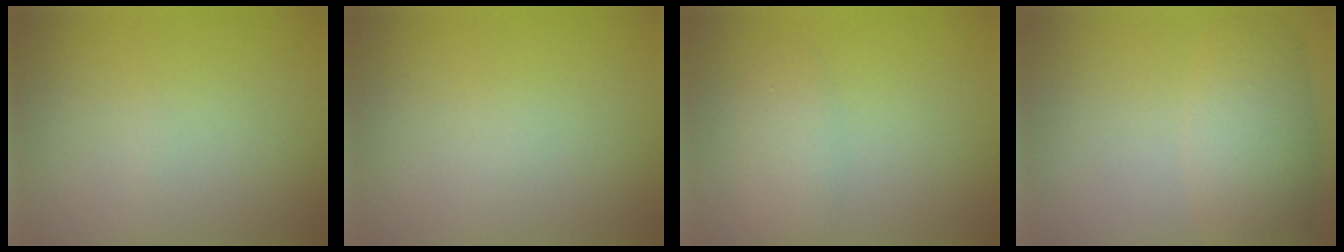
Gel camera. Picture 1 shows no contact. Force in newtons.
{"total": 0.0}
{"total": 2.2, "press": 2.2, "slide": 0.1}
{"total": 4.6, "press": 4.6, "slide": 0.3}